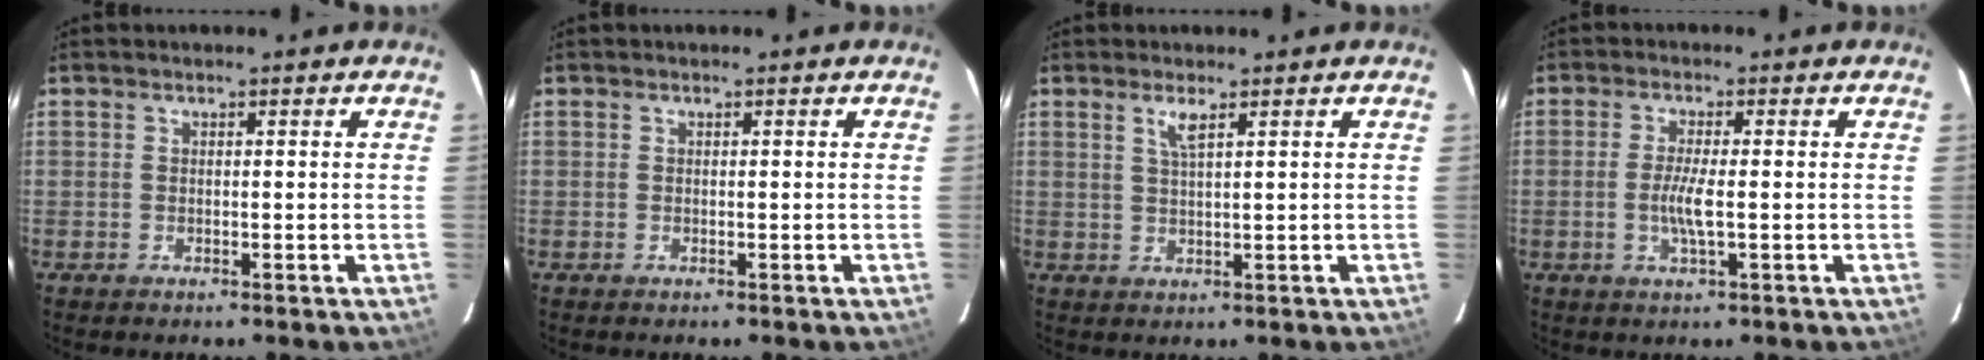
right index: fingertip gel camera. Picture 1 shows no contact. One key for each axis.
{"total": 0.0}
{"total": 2.4, "fx": 1.4, "fy": 0.2, "fz": 2.0, "tx": -0.039, "ty": 0.000, "tz": 0.026}
{"total": 6.8, "fx": -1.2, "fy": 0.7, "fz": 6.7, "tx": -0.132, "ty": -0.006, "tz": -0.026}